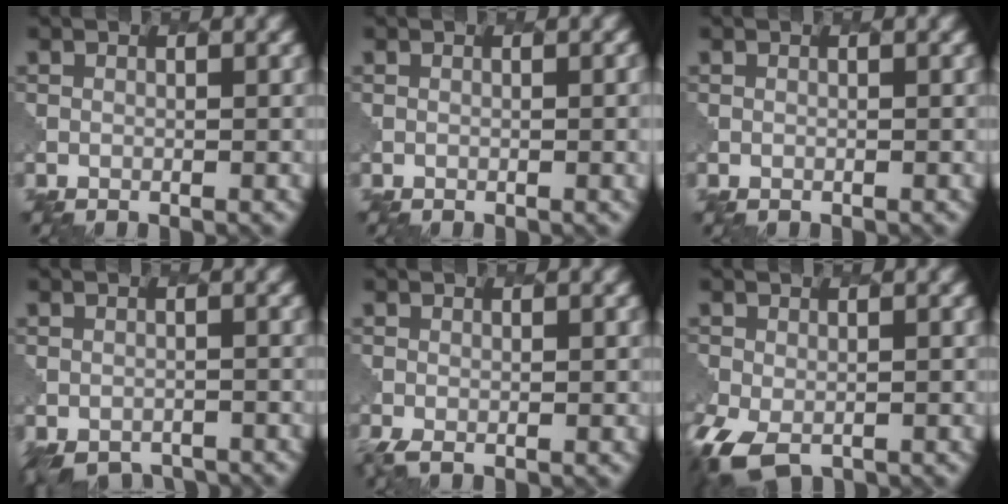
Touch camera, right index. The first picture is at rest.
{"total": 1.5, "force": [-0.1, 0.2, 1.5], "torque": [-0.015, -0.003, -0.002]}
{"total": 0.0}
{"total": 4.8, "force": [-4.2, 1.9, 1.4], "torque": [-0.024, -0.021, -0.057]}
{"total": 1.4, "force": [-1.0, 0.2, 0.9], "torque": [-0.024, -0.005, -0.023]}
{"total": 4.2, "force": [-2.5, 2.4, 2.4], "torque": [-0.053, -0.020, -0.047]}